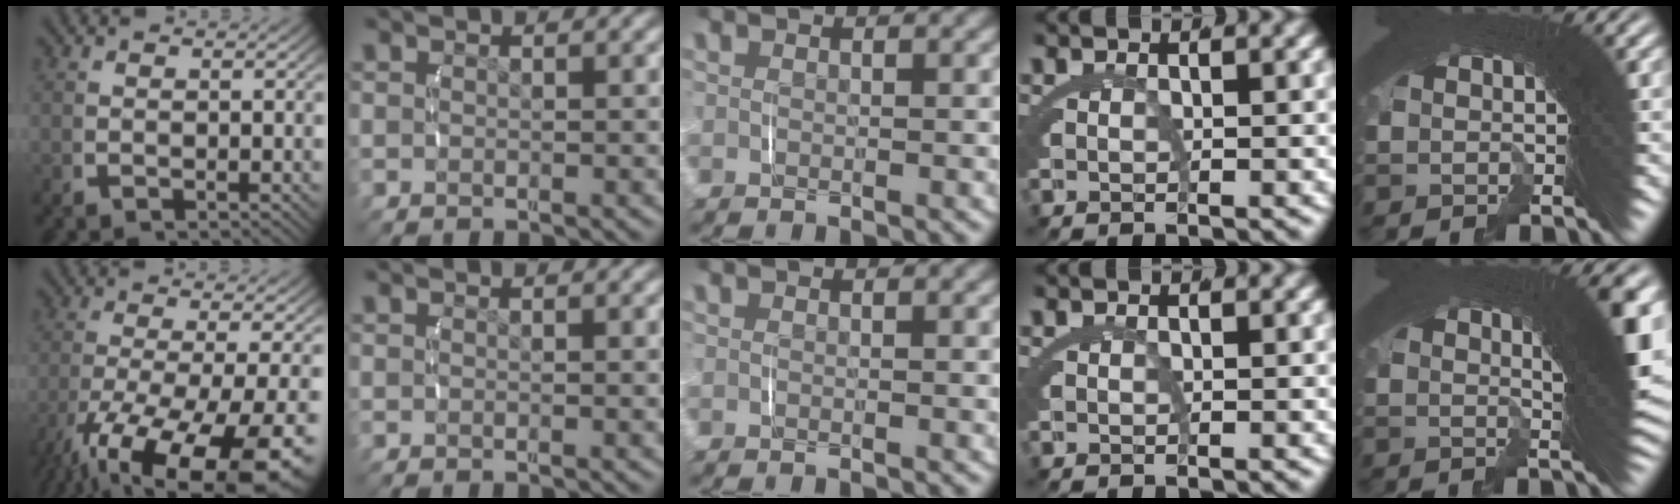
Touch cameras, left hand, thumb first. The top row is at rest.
{"thumb": {"total": 12.6, "force": [-5.3, 6.0, 9.7], "torque": [-0.191, -0.049, -0.052]}, "little": {"total": 6.5, "force": [1.8, 1.2, 6.1], "torque": [-0.069, 0.009, 0.022]}}